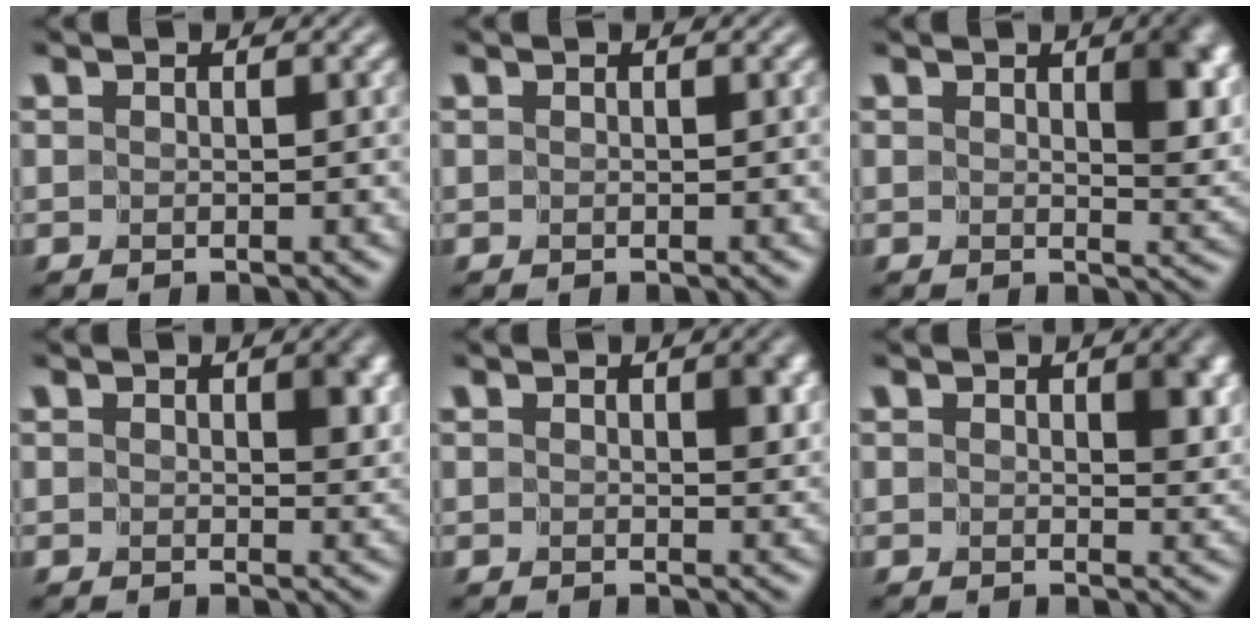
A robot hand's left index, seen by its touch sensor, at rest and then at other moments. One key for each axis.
{"total": 0.0}
{"total": 4.1, "fx": 1.3, "fy": 1.8, "fz": 3.5, "tx": -0.042, "ty": -0.008, "tz": 0.024}
{"total": 2.9, "fx": 0.6, "fy": 1.6, "fz": 2.3, "tx": -0.026, "ty": -0.004, "tz": 0.011}
{"total": 2.3, "fx": 0.4, "fy": 1.2, "fz": 1.9, "tx": -0.020, "ty": -0.003, "tz": 0.009}
{"total": 3.2, "fx": 0.7, "fy": 1.8, "fz": 2.6, "tx": -0.031, "ty": -0.005, "tz": 0.014}